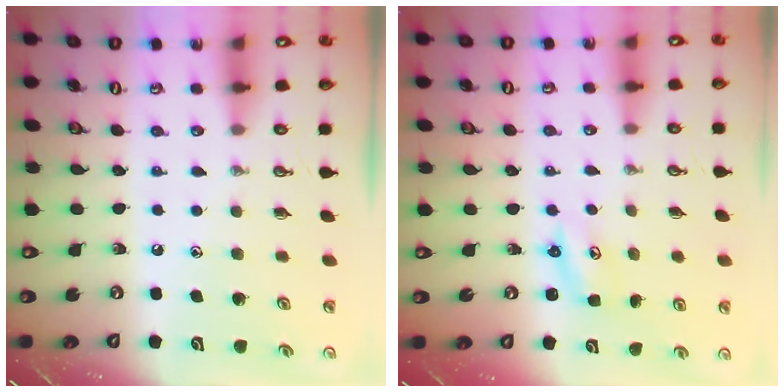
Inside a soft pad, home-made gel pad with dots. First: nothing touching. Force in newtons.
{"total": 2.7, "press": 2.7, "slide": 0.3}